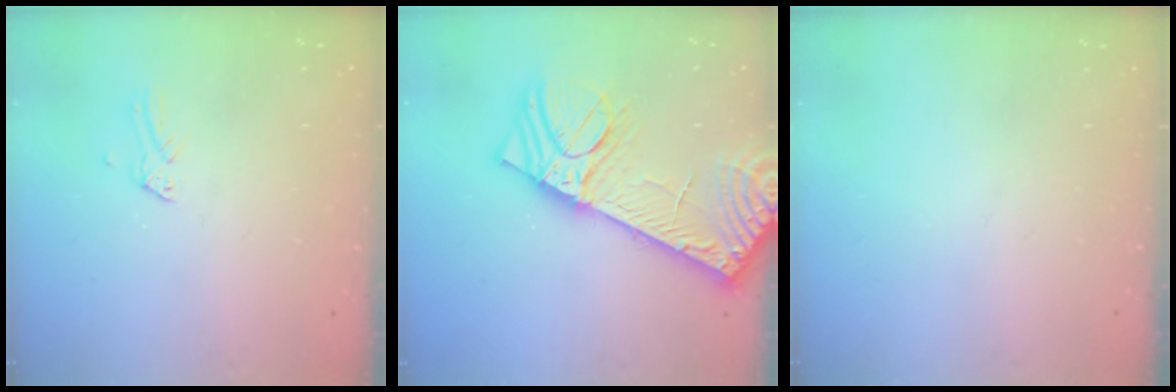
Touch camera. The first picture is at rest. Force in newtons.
{"total": 17.2, "press": 16.8, "slide": 3.2}
{"total": 0.0}